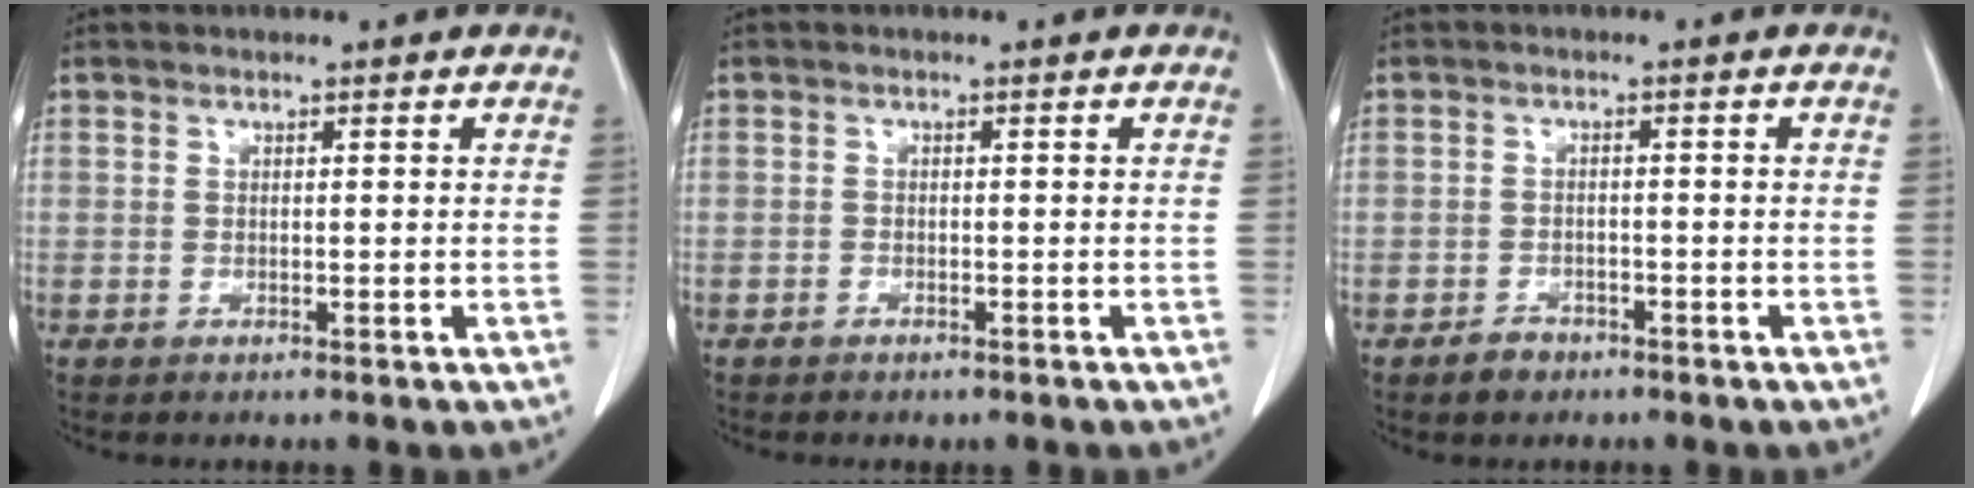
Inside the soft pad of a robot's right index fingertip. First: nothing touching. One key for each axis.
{"total": 1.1, "fx": -0.9, "fy": 0.6, "fz": 0.3, "tx": -0.009, "ty": 0.001, "tz": -0.010}
{"total": 2.5, "fx": -1.8, "fy": 1.7, "fz": 0.5, "tx": -0.010, "ty": 0.006, "tz": -0.026}